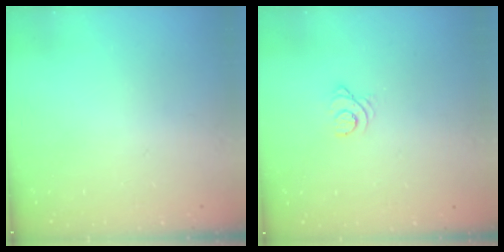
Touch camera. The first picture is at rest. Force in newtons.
{"total": 2.5, "press": 2.5, "slide": 0.2}